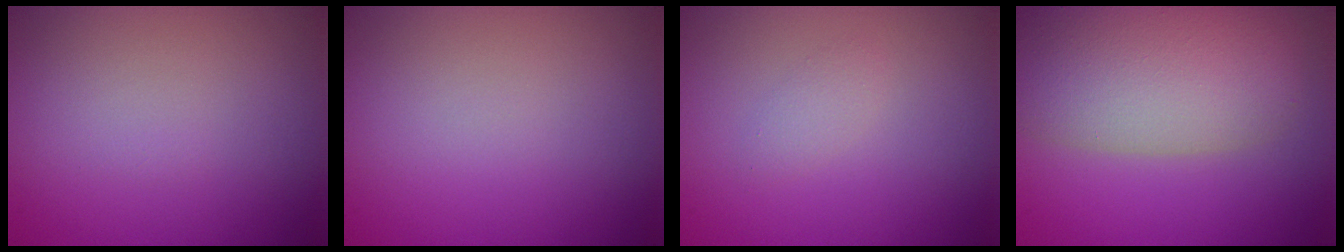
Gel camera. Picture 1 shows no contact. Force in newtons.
{"total": 0.0}
{"total": 1.0, "press": 1.0, "slide": 0.0}
{"total": 9.3, "press": 9.3, "slide": 0.5}